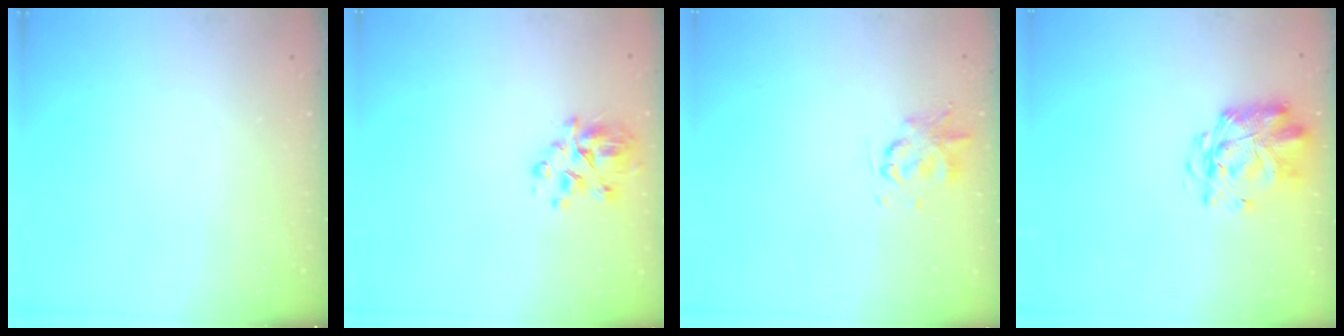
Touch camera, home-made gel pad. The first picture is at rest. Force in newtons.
{"total": 7.1, "press": 6.7, "slide": 2.3}
{"total": 1.9, "press": 1.9, "slide": 0.4}
{"total": 2.6, "press": 2.5, "slide": 0.7}